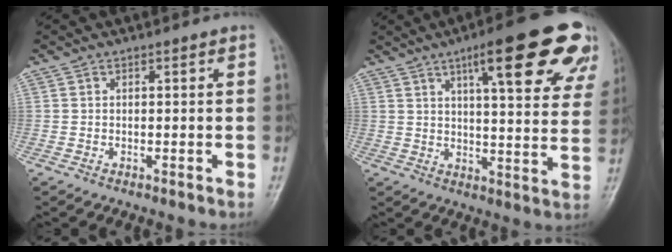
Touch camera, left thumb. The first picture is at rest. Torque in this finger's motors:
{"motor_torque": [0.75, 0.58, 1.73, -1.04, 0.35]}